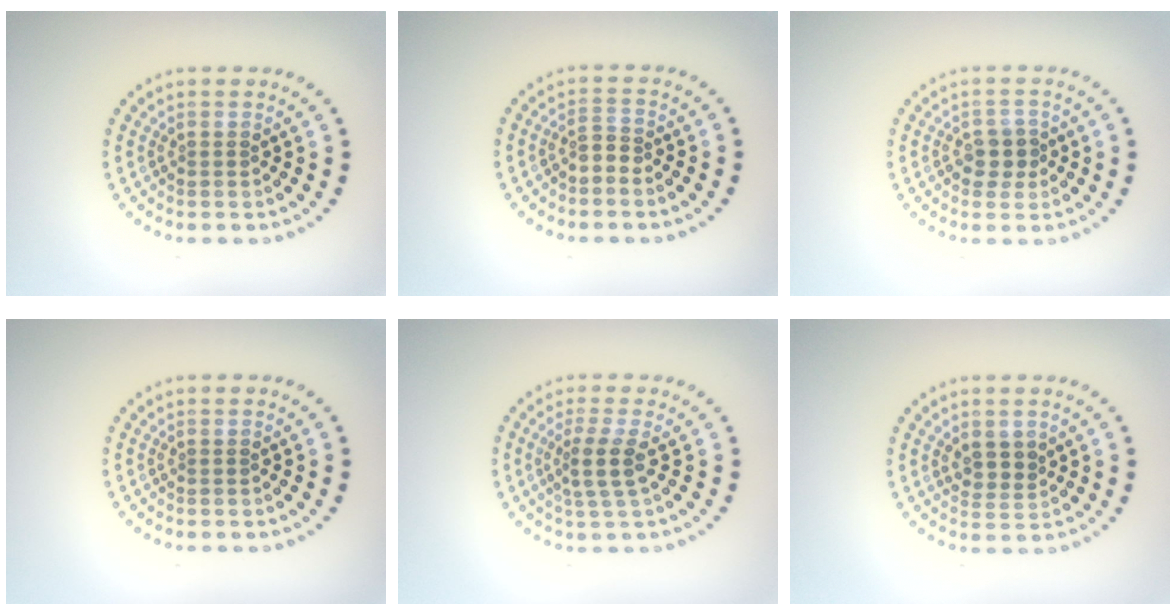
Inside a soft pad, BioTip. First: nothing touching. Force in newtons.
{"total": 1.6, "press": 1.3, "slide": 1.0}
{"total": 1.9, "press": 1.8, "slide": 0.7}
{"total": 0.0}
{"total": 2.5, "press": 2.0, "slide": 1.5}
{"total": 2.1, "press": 2.0, "slide": 0.7}